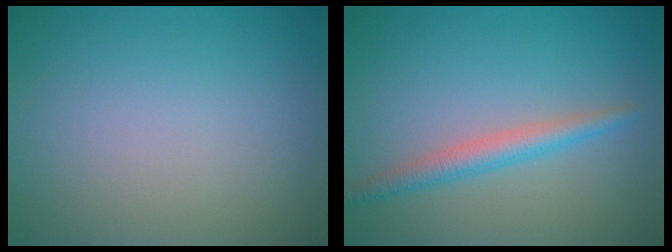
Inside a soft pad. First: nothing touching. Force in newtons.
{"total": 2.5, "press": 2.5, "slide": 0.0}